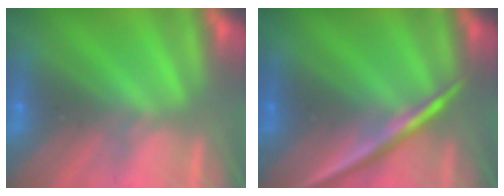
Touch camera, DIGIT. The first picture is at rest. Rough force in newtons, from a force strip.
{"total": 2.2}